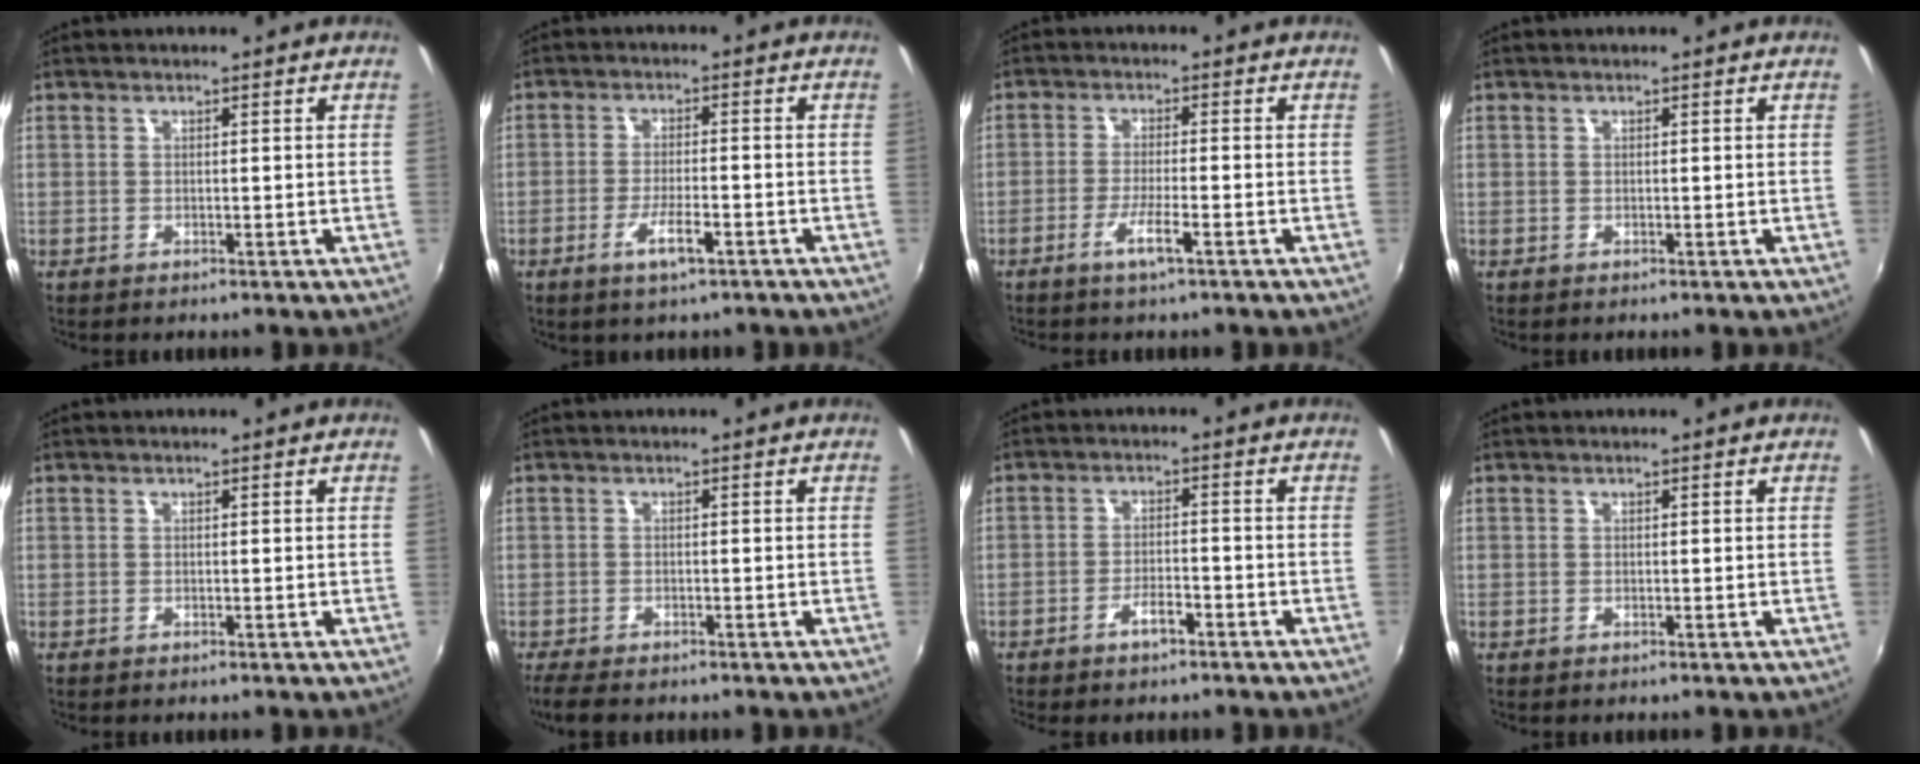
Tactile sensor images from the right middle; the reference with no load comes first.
{"total": 5.1, "force": [-3.0, 1.2, 3.9], "torque": [-0.082, -0.009, -0.052]}
{"total": 4.1, "force": [-2.6, 0.0, 3.2], "torque": [-0.071, -0.007, -0.050]}
{"total": 0.0}
{"total": 0.0}
{"total": 4.3, "force": [-3.6, 1.2, 2.2], "torque": [-0.053, -0.025, -0.066]}
{"total": 3.4, "force": [-2.5, 1.1, 2.1], "torque": [-0.050, 0.001, -0.043]}
{"total": 0.0}